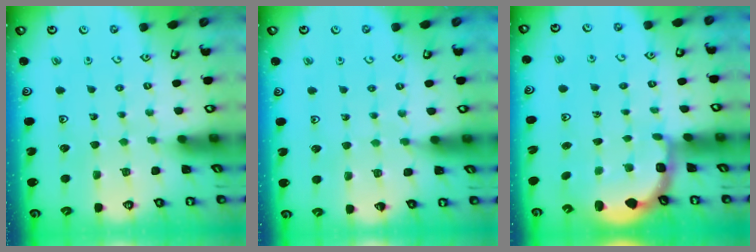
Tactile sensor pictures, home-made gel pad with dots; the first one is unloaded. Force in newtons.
{"total": 6.1, "press": 6.1, "slide": 0.8}
{"total": 2.8, "press": 2.3, "slide": 1.7}